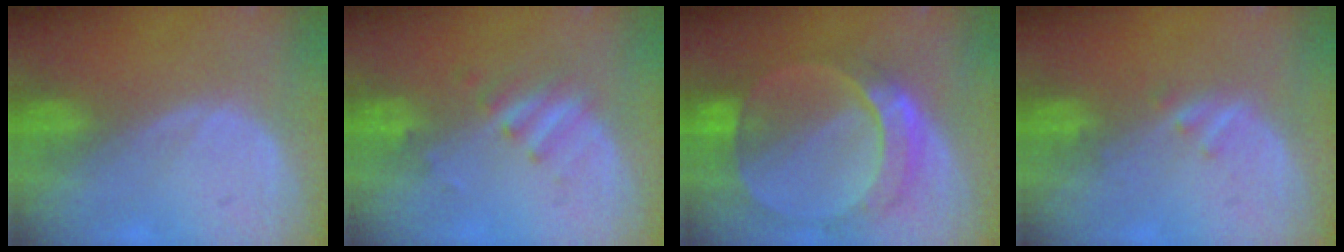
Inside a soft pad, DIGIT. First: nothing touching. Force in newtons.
{"total": 3.5, "press": 3.2, "slide": 1.3}
{"total": 9.8, "press": 8.3, "slide": 5.1}
{"total": 1.4, "press": 1.4, "slide": 0.2}